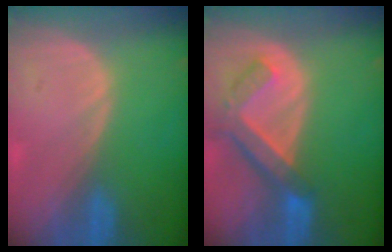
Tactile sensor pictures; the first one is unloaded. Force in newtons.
{"total": 7.3, "press": 6.4, "slide": 3.6}